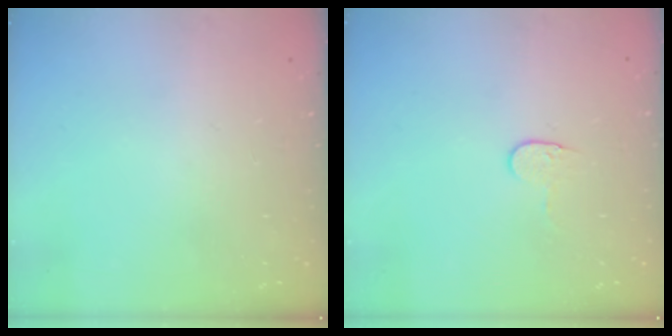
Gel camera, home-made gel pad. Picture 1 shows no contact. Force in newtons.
{"total": 3.8, "press": 3.7, "slide": 0.4}